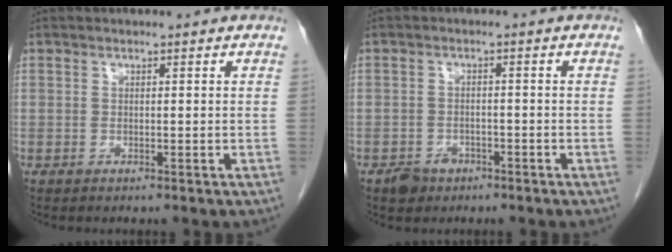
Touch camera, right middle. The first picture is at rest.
{"total": 3.0, "force": [-2.0, 2.1, 0.7], "torque": [-0.012, 0.006, -0.026]}